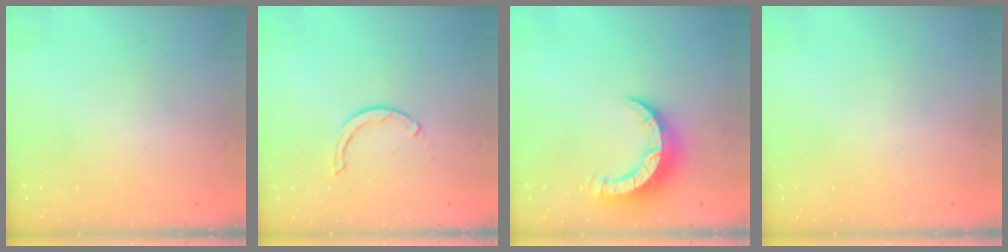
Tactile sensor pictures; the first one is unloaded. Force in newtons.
{"total": 2.4, "press": 2.4, "slide": 0.0}
{"total": 9.6, "press": 9.5, "slide": 1.2}
{"total": 2.6, "press": 2.6, "slide": 0.2}